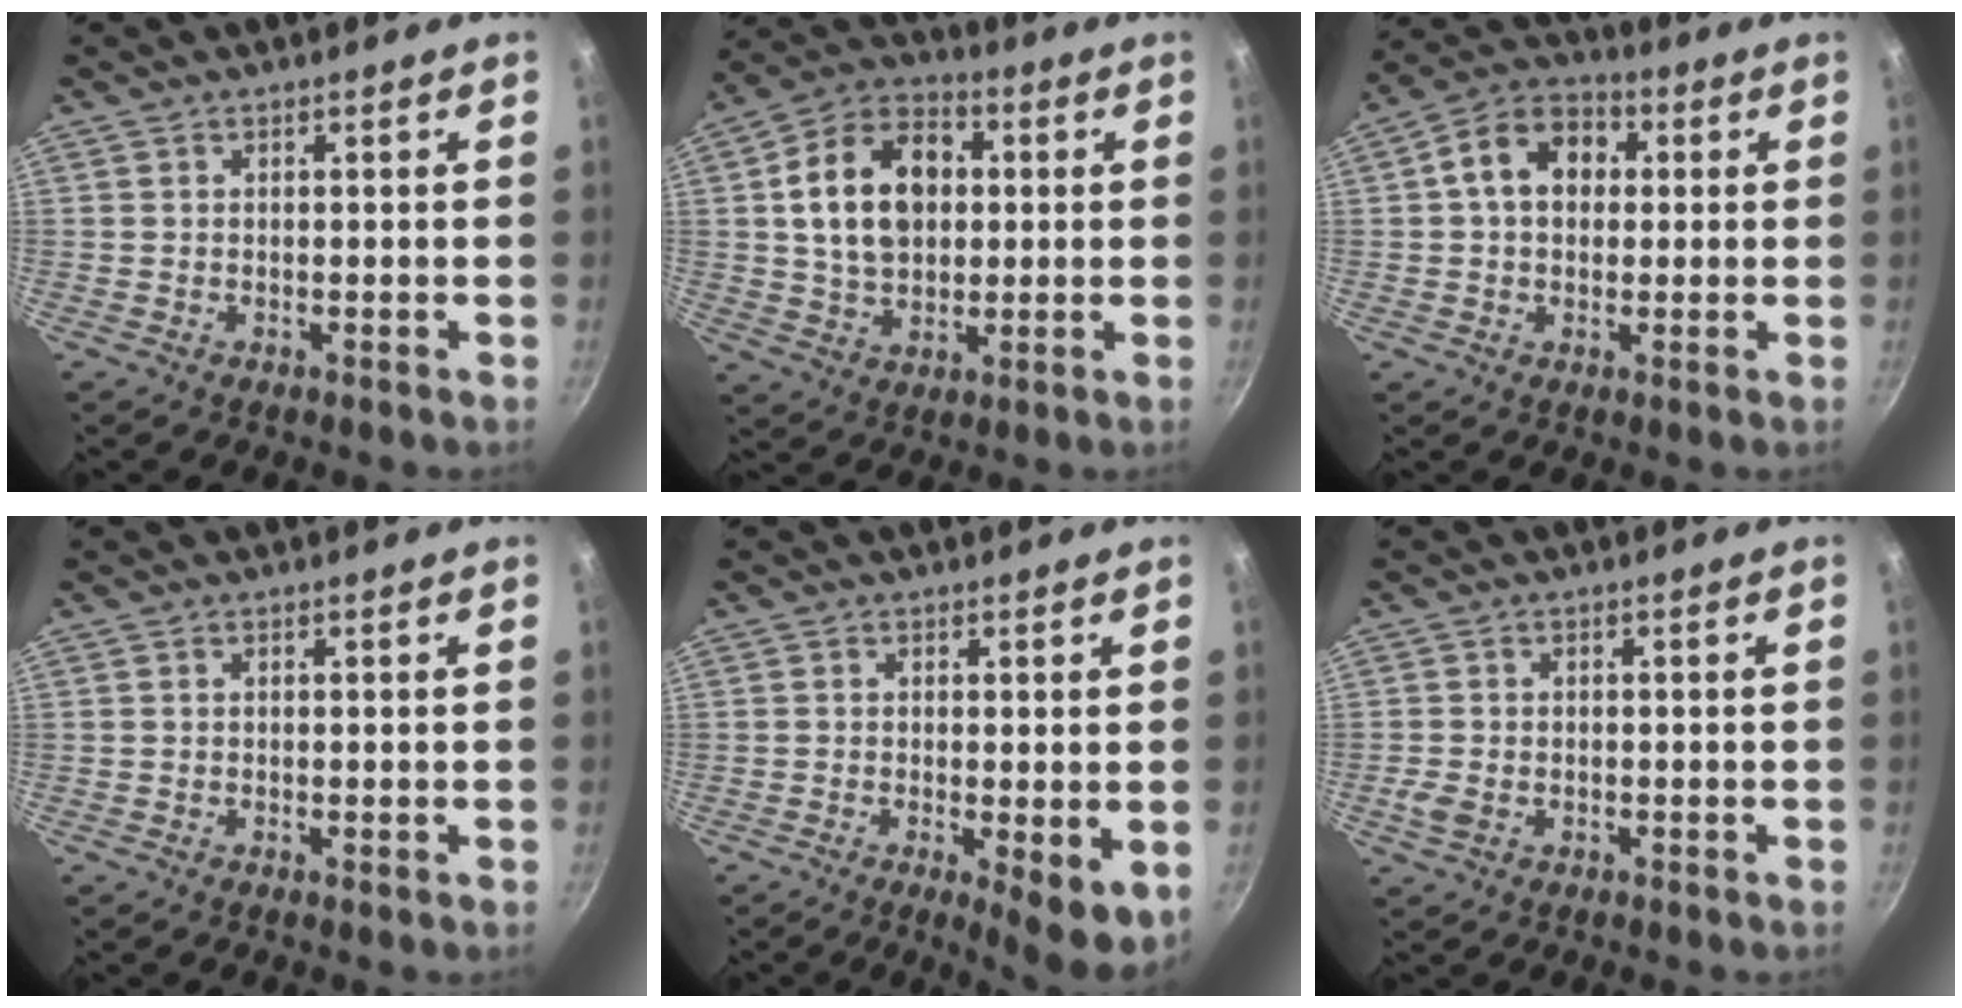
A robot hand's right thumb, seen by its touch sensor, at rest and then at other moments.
{"total": 16.0, "force": [2.2, 11.4, 11.0], "torque": [-0.156, 0.017, 0.029]}
{"total": 10.8, "force": [1.8, 8.1, 6.9], "torque": [-0.085, 0.025, 0.010]}
{"total": 0.0}
{"total": 7.3, "force": [-1.4, 2.2, 6.8], "torque": [-0.086, -0.012, -0.014]}
{"total": 3.1, "force": [-1.0, 2.2, 1.9], "torque": [-0.041, 0.002, -0.019]}